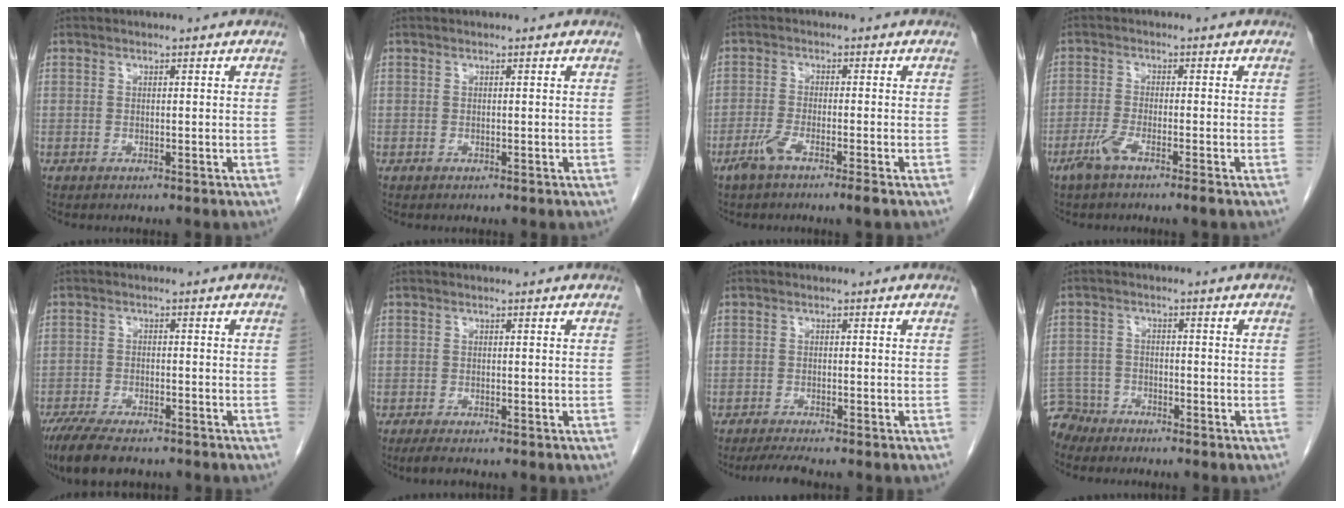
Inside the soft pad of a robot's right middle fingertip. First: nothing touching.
{"total": 0.0}
{"total": 4.6, "force": [-2.9, 0.0, 3.6], "torque": [-0.068, -0.009, -0.061]}
{"total": 4.0, "force": [-2.6, -0.1, 3.0], "torque": [-0.063, -0.008, -0.057]}
{"total": 10.5, "force": [-8.3, 2.9, 5.6], "torque": [-0.095, -0.017, -0.132]}
{"total": 2.0, "force": [-1.6, 0.2, 1.2], "torque": [-0.028, -0.008, -0.026]}
{"total": 2.9, "force": [-2.5, -0.4, 1.4], "torque": [-0.031, -0.010, -0.048]}
{"total": 4.7, "force": [-4.4, 1.4, -0.8], "torque": [0.020, -0.005, -0.087]}